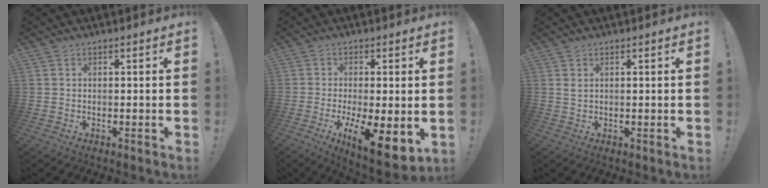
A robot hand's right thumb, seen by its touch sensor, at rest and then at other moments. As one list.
[{"total": 11.3, "force": [-2.9, 3.5, 10.4], "torque": [-0.140, 0.002, -0.036]}, {"total": 1.3, "force": [0.7, 0.3, 1.0], "torque": [-0.015, -0.002, 0.012]}]